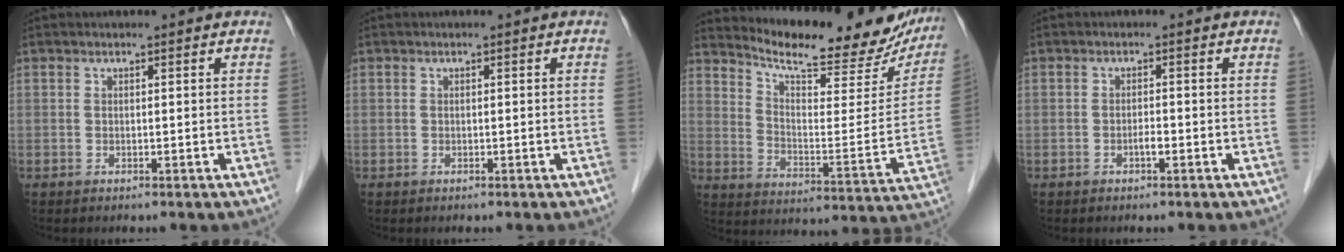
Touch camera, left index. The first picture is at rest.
{"total": 0.0}
{"total": 22.3, "force": [20.4, 4.8, 7.8], "torque": [-0.112, -0.044, 0.268]}
{"total": 1.0, "force": [-0.6, 0.1, 0.8], "torque": [-0.016, 0.002, -0.011]}